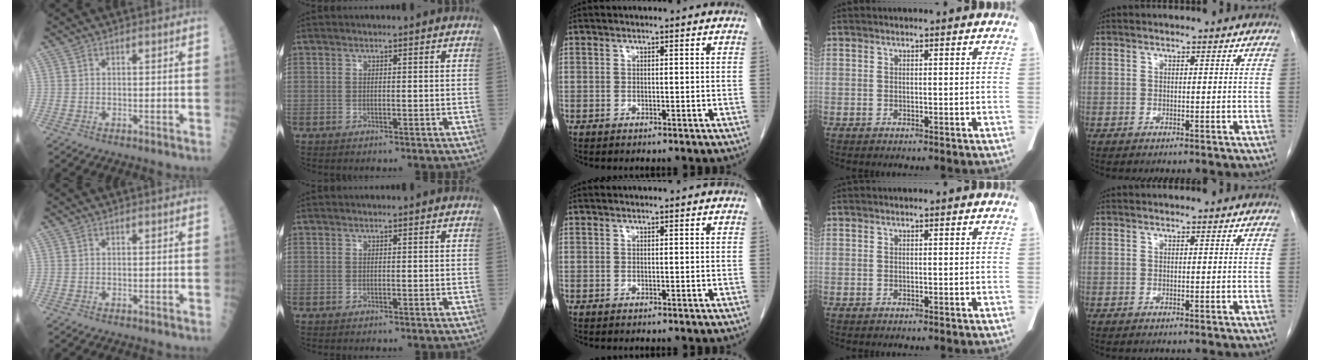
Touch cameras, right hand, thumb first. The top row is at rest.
{}